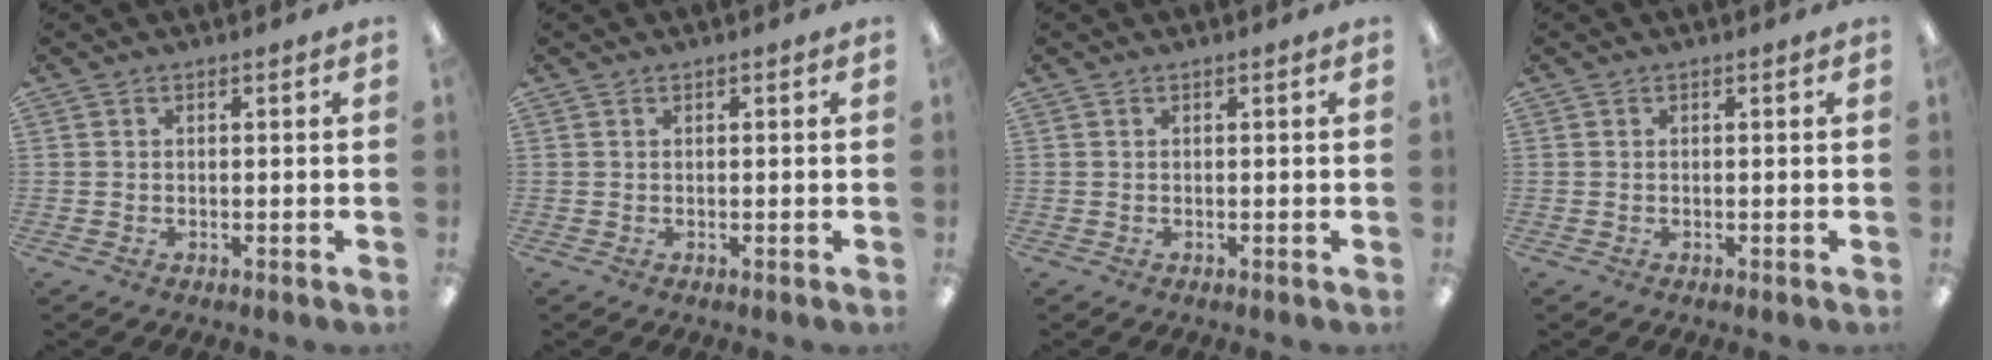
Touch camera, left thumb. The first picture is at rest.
{"total": 0.0}
{"total": 0.0}
{"total": 0.0}